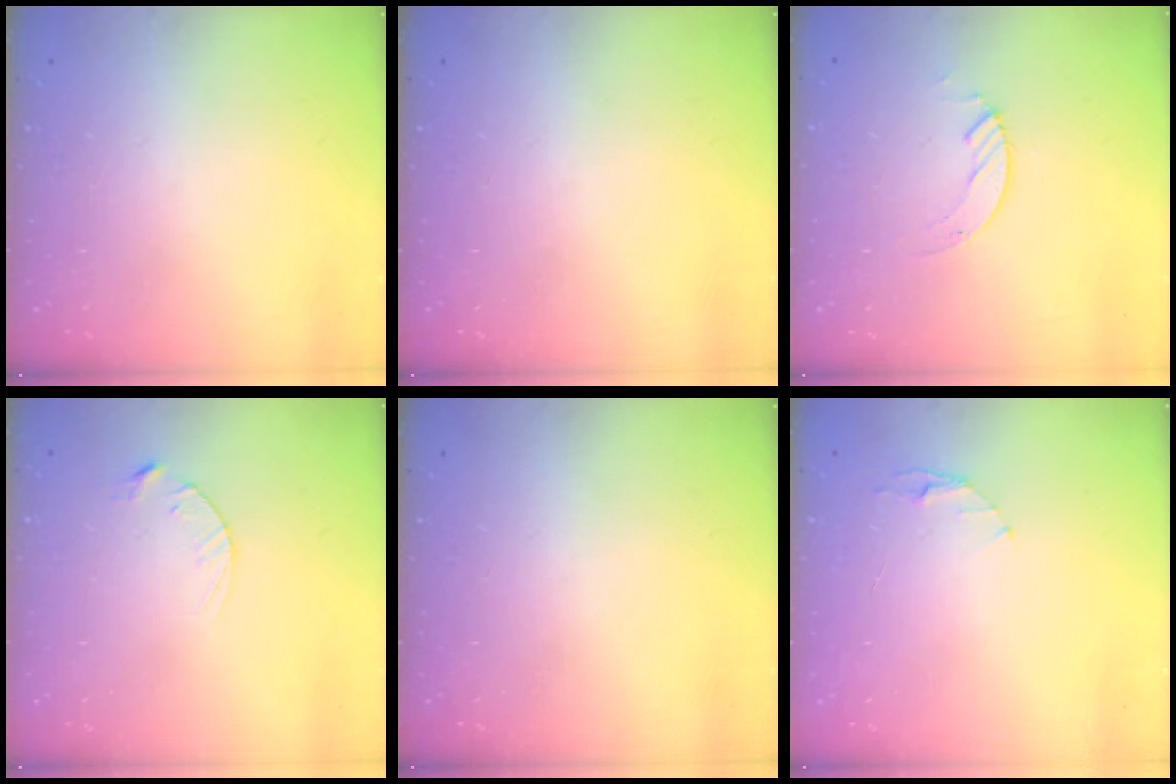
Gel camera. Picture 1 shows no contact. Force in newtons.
{"total": 0.0}
{"total": 2.1, "press": 2.1, "slide": 0.2}
{"total": 3.5, "press": 3.5, "slide": 0.4}
{"total": 0.0}
{"total": 3.2, "press": 3.2, "slide": 0.4}